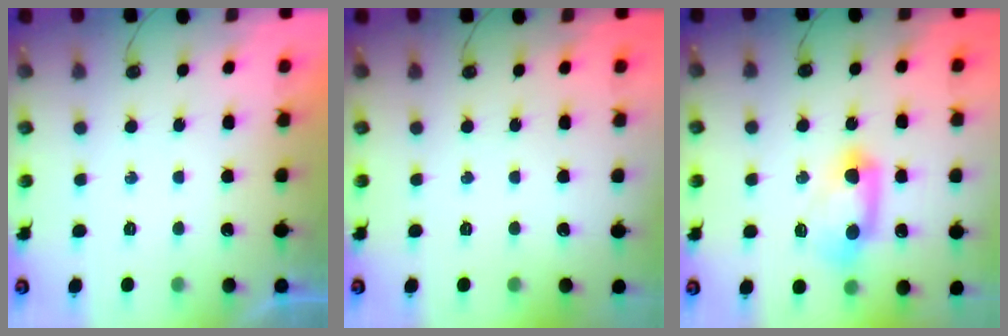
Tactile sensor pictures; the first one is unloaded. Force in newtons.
{"total": 0.0}
{"total": 17.6, "press": 12.2, "slide": 12.7}